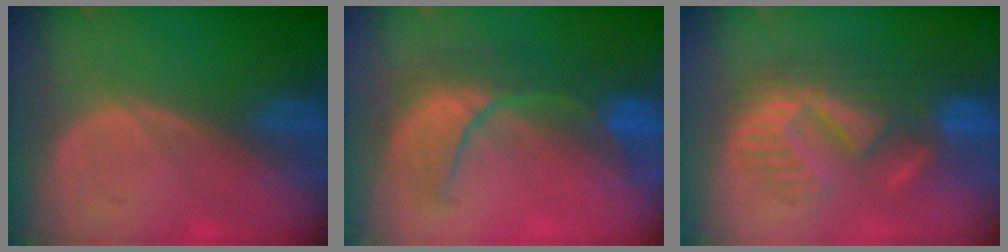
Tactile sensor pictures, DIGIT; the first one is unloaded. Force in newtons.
{"total": 8.1, "press": 8.1, "slide": 0.7}
{"total": 9.7, "press": 9.3, "slide": 3.0}